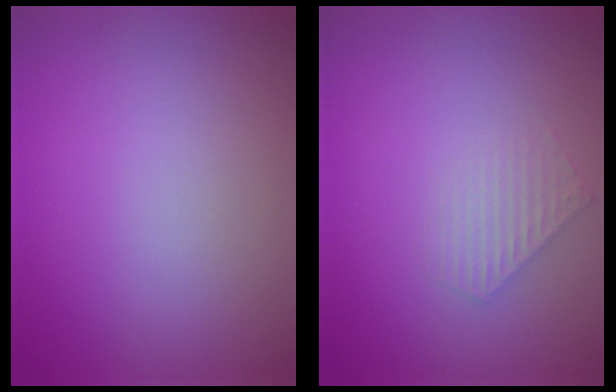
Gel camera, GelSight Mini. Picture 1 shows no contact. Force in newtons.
{"total": 1.5, "press": 1.5, "slide": 0.3}